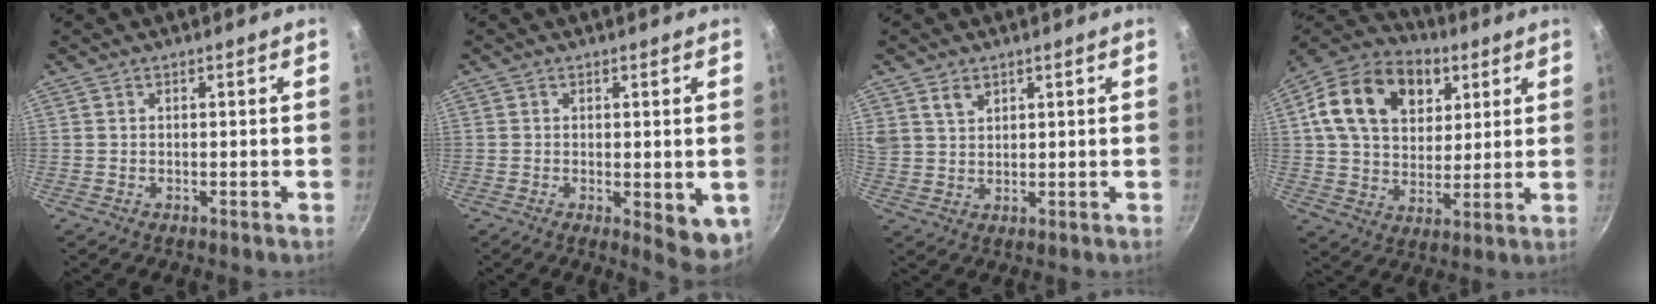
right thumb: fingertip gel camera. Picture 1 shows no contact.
{"total": 6.8, "force": [-1.0, 2.7, 6.1], "torque": [-0.064, -0.009, -0.008]}
{"total": 4.4, "force": [2.6, 3.0, 2.0], "torque": [-0.027, -0.006, 0.053]}
{"total": 20.3, "force": [7.2, 14.5, 12.2], "torque": [-0.190, 0.000, 0.114]}